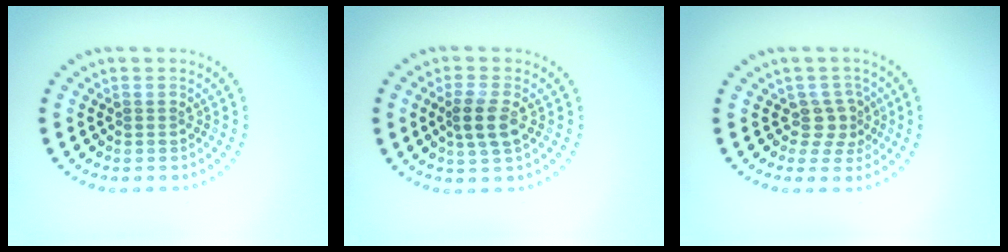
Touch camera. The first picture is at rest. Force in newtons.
{"total": 2.8, "press": 2.6, "slide": 1.0}
{"total": 2.4, "press": 1.7, "slide": 1.7}